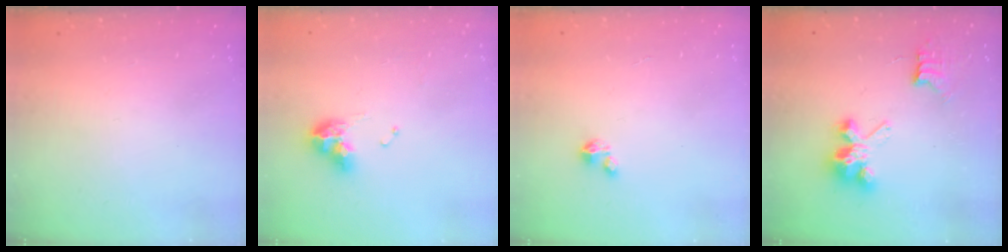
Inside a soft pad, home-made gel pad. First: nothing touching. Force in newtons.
{"total": 9.1, "press": 9.0, "slide": 1.0}
{"total": 2.0, "press": 2.0, "slide": 0.1}
{"total": 7.9, "press": 7.9, "slide": 0.6}